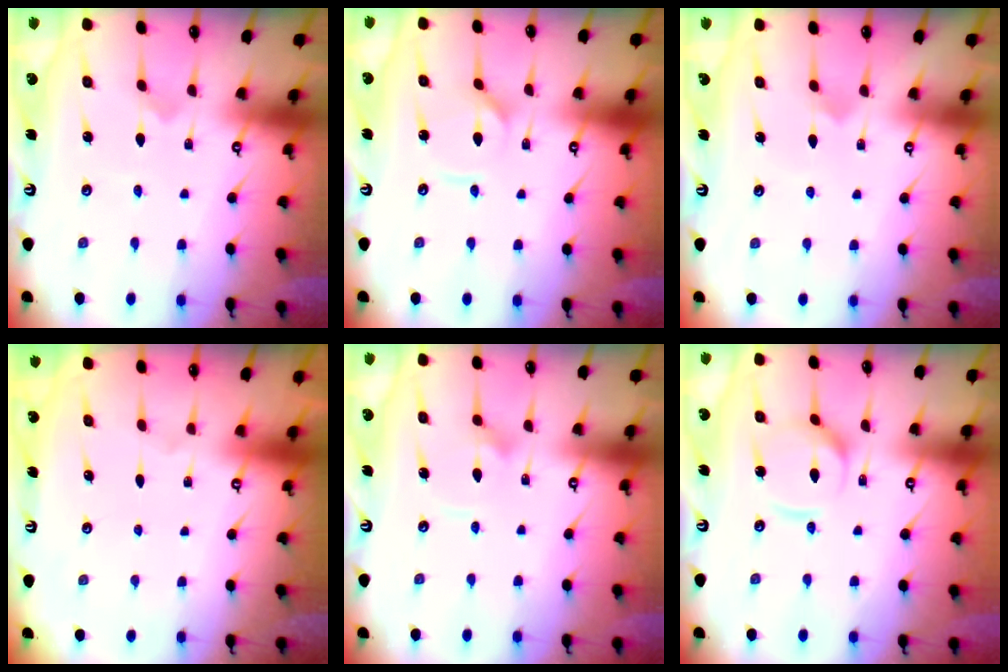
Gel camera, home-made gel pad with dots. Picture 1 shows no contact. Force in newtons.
{"total": 2.0, "press": 2.0, "slide": 0.3}
{"total": 2.9, "press": 2.9, "slide": 0.2}
{"total": 0.0}
{"total": 3.8, "press": 3.8, "slide": 0.3}
{"total": 6.5, "press": 6.5, "slide": 0.4}